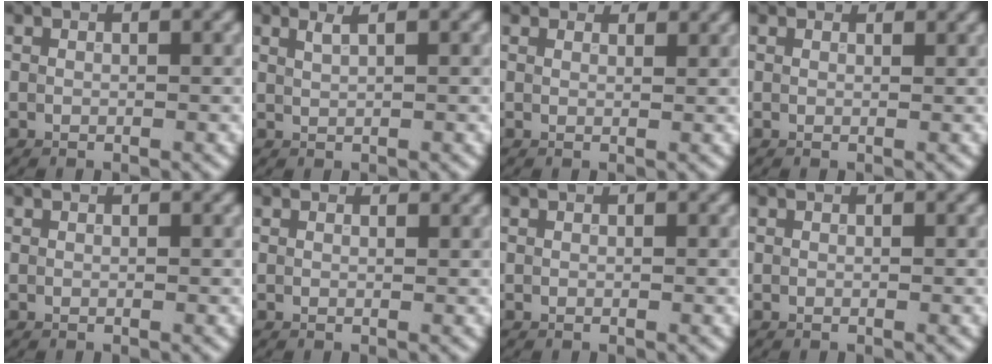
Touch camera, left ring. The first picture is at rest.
{"total": 1.3, "force": [0.9, 0.5, 0.9], "torque": [-0.012, 0.004, 0.011]}
{"total": 3.0, "force": [2.8, 1.0, 0.7], "torque": [-0.013, -0.005, 0.036]}
{"total": 1.6, "force": [1.5, 0.4, 0.3], "torque": [-0.011, -0.004, 0.013]}
{"total": 0.0}
{"total": 1.2, "force": [1.1, 0.3, 0.2], "torque": [-0.007, -0.007, 0.008]}
{"total": 0.0}
{"total": 0.0}